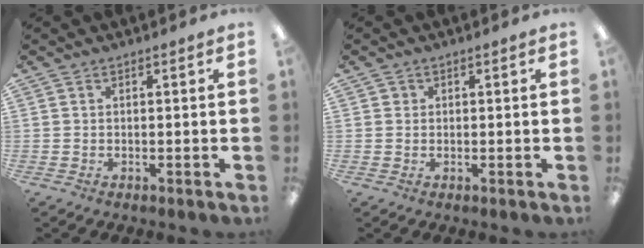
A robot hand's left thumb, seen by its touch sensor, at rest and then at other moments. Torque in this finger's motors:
{"motor_torque": [-0.06, 0.02, -0.06, -0.16, 0.00]}